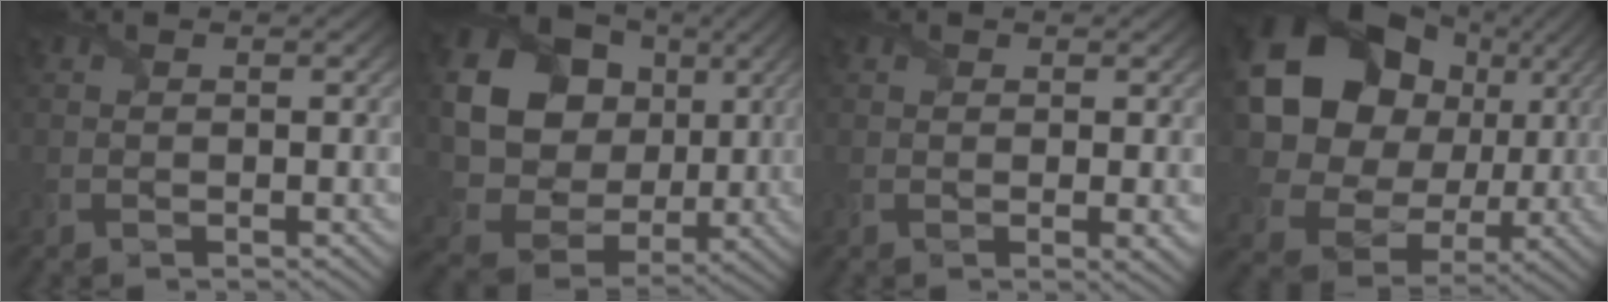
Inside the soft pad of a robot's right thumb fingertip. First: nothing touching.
{"total": 20.1, "force": [4.5, 17.4, 8.9], "torque": [-0.262, 0.013, 0.095]}
{"total": 1.4, "force": [0.1, 0.1, 1.4], "torque": [-0.027, -0.004, 0.000]}
{"total": 17.4, "force": [3.9, 14.5, 8.9], "torque": [-0.206, 0.006, 0.067]}